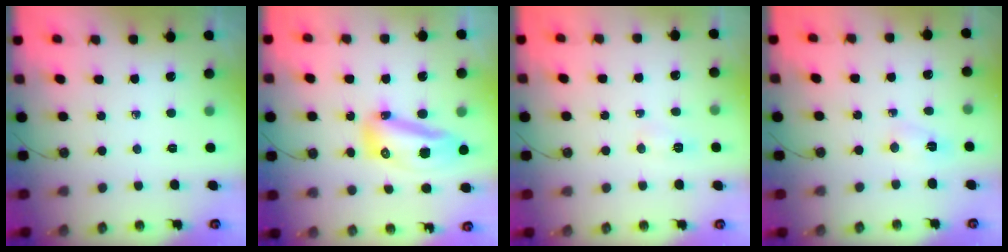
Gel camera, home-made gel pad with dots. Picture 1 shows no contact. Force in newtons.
{"total": 12.8, "press": 12.7, "slide": 1.4}
{"total": 6.0, "press": 5.8, "slide": 1.5}
{"total": 2.5, "press": 2.4, "slide": 0.5}